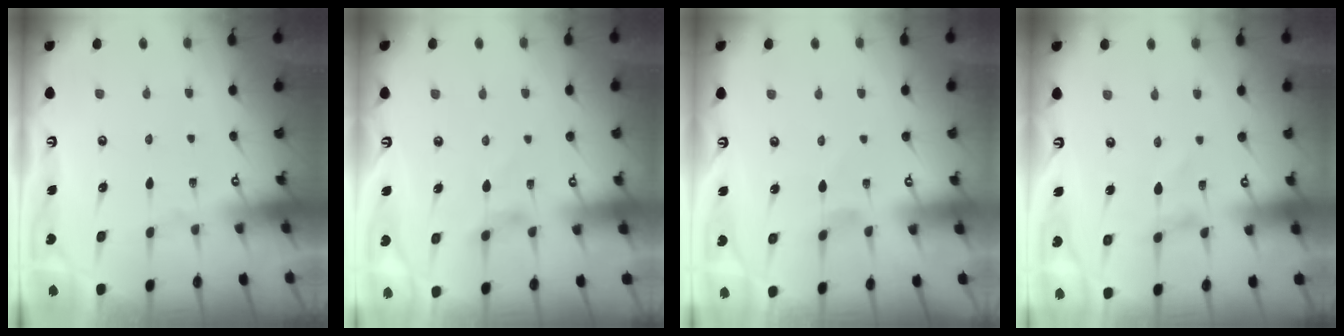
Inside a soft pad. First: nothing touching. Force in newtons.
{"total": 1.8, "press": 1.8, "slide": 0.4}
{"total": 0.0}
{"total": 0.8, "press": 0.8, "slide": 0.1}